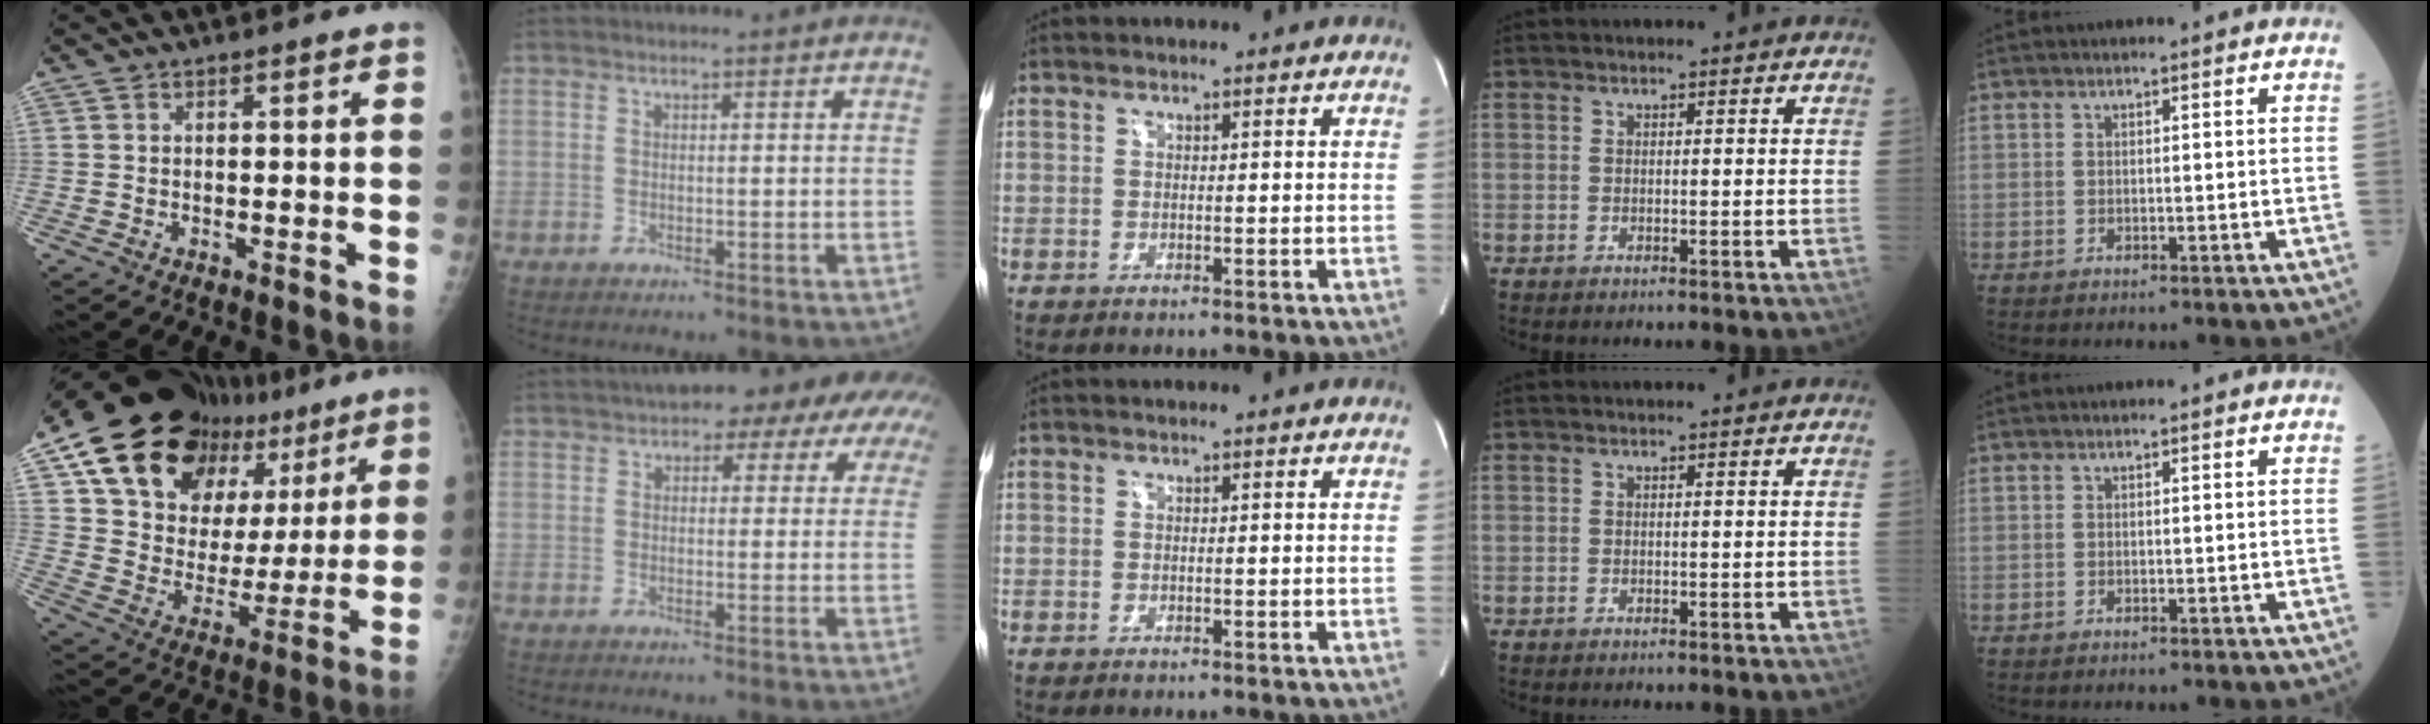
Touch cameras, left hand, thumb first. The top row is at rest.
{"thumb": {"total": 24.7, "force": [15.7, 14.2, 12.8], "torque": [-0.160, -0.037, 0.253]}, "index": {"total": 11.1, "force": [6.5, 4.6, 7.8], "torque": [-0.084, 0.040, 0.067]}}